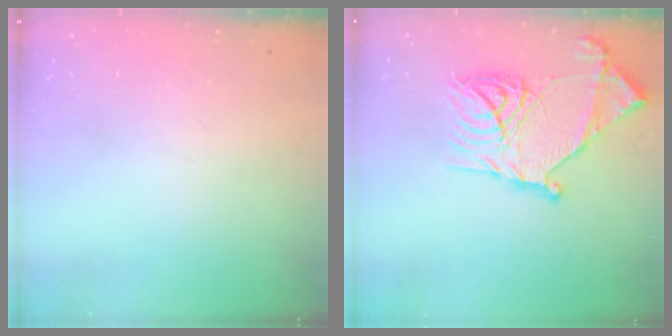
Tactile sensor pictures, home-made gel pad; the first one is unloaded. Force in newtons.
{"total": 22.5, "press": 22.4, "slide": 2.2}